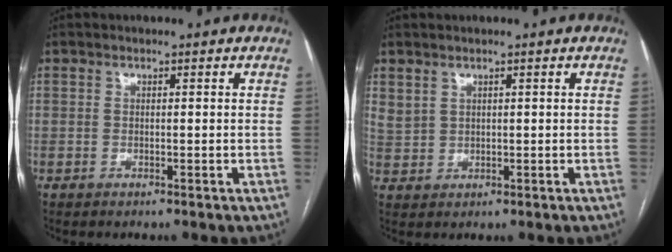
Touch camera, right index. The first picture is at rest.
{"total": 2.5, "force": [1.9, 1.5, 0.8], "torque": [-0.020, 0.003, 0.046]}